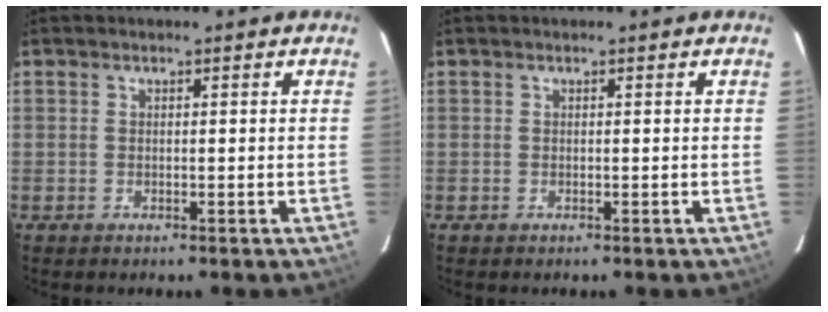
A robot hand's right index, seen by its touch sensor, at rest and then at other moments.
{"total": 0.0}